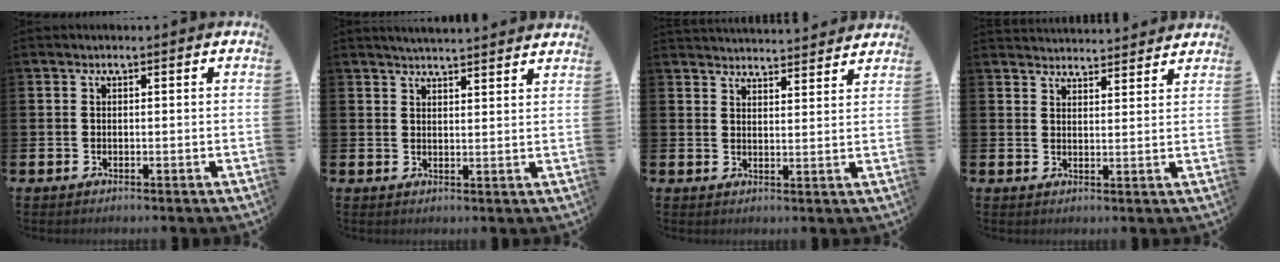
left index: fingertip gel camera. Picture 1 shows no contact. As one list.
[{"total": 3.7, "force": [3.6, -0.4, 0.1], "torque": [-0.004, -0.022, 0.065]}, {"total": 4.2, "force": [4.2, 0.0, -0.2], "torque": [0.000, -0.030, 0.075]}, {"total": 3.8, "force": [3.8, 0.2, -0.3], "torque": [0.003, -0.026, 0.068]}]